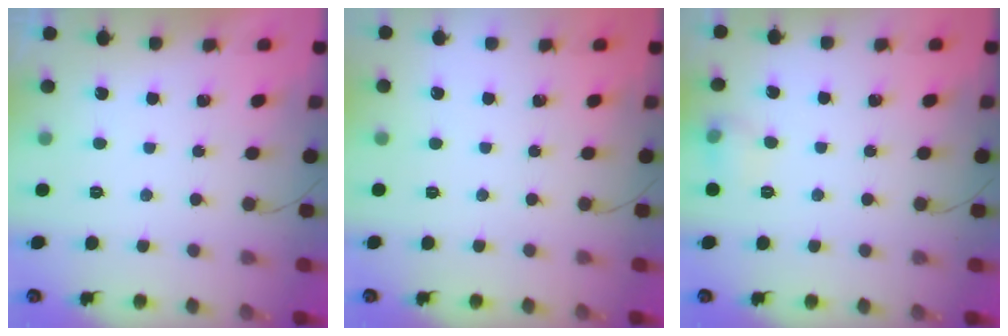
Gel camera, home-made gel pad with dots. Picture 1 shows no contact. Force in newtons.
{"total": 0.0}
{"total": 6.3, "press": 6.1, "slide": 1.4}